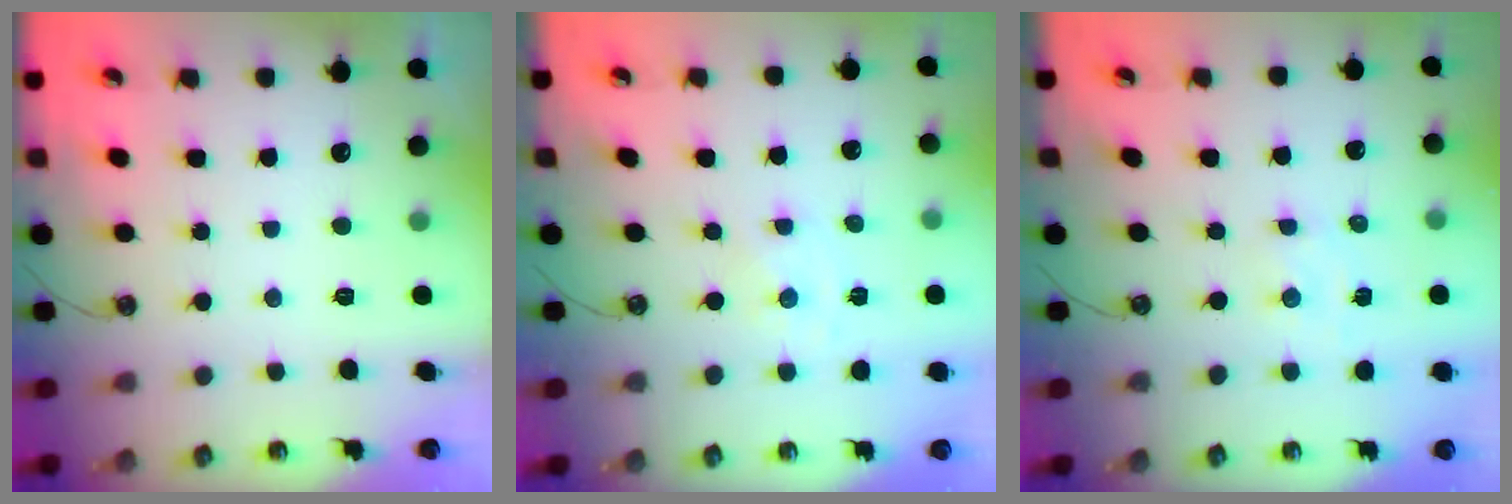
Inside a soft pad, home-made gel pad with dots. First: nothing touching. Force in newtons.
{"total": 0.0}
{"total": 1.4, "press": 1.4, "slide": 0.3}